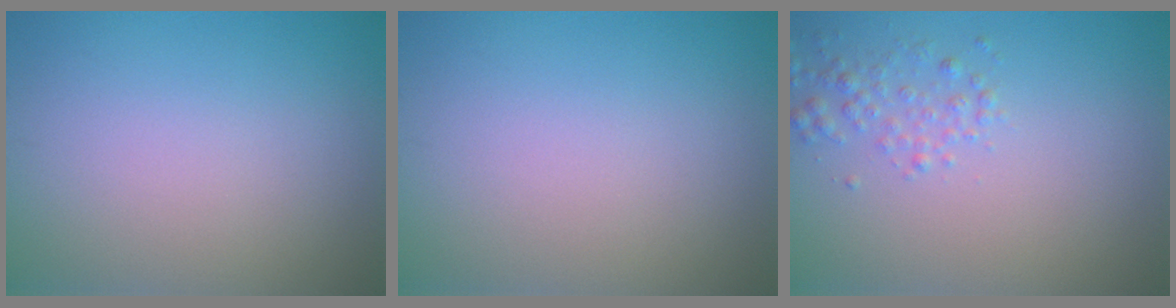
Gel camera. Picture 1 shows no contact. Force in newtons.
{"total": 0.0}
{"total": 1.8, "press": 1.8, "slide": 0.1}